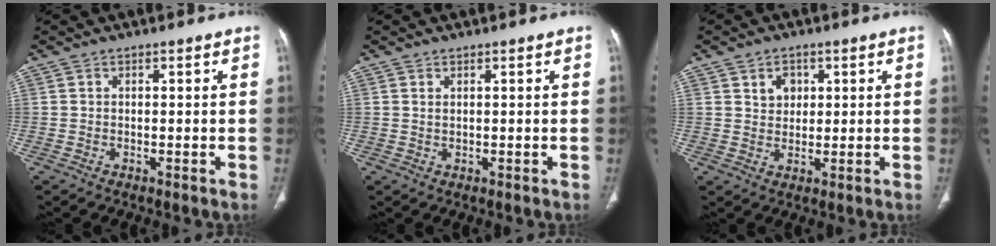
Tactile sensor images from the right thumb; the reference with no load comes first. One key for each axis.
{"total": 0.7, "fx": 0.4, "fy": 0.3, "fz": 0.5, "tx": -0.010, "ty": 0.000, "tz": 0.010}
{"total": 3.7, "fx": 1.6, "fy": 2.9, "fz": 1.7, "tx": -0.009, "ty": -0.009, "tz": 0.029}